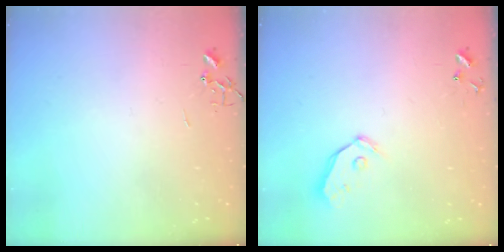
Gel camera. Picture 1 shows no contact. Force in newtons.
{"total": 4.8, "press": 4.8, "slide": 0.5}